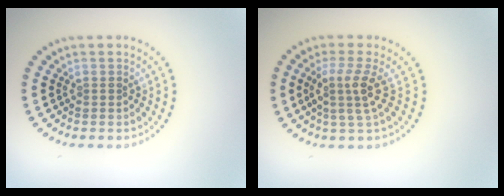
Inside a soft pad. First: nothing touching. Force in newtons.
{"total": 3.0, "press": 2.3, "slide": 2.0}